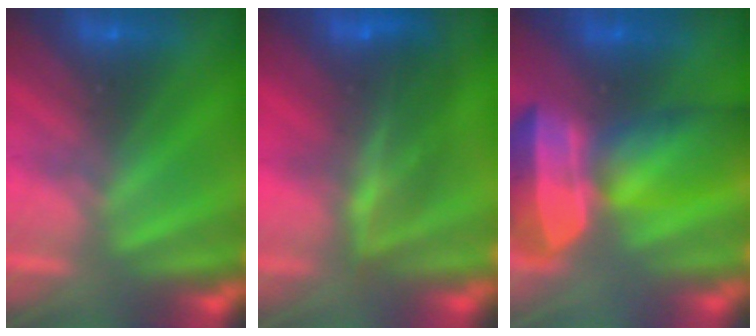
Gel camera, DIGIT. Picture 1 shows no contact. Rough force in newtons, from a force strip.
{"total": 5.8}
{"total": 10.5}